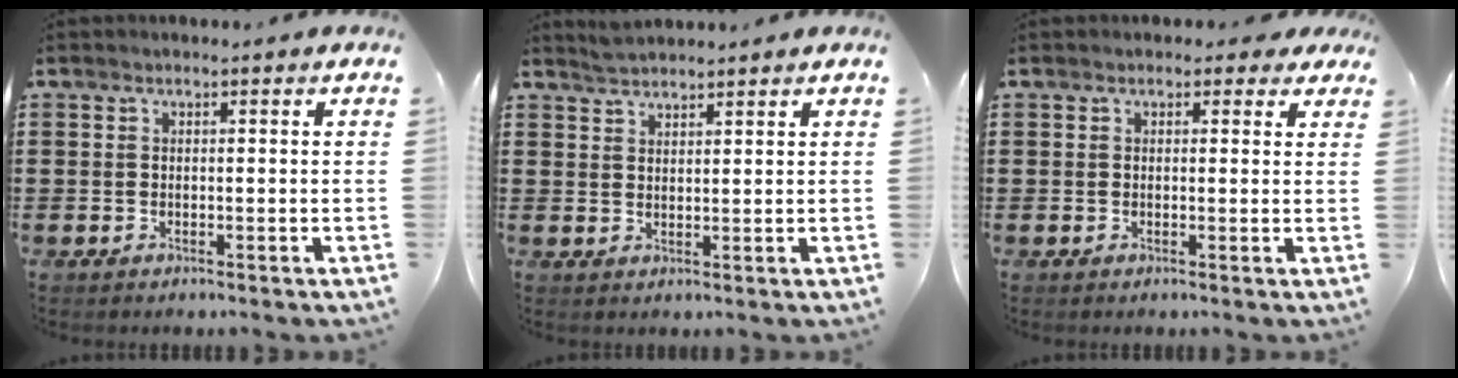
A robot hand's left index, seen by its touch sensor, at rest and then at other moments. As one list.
[{"total": 2.1, "force": [2.1, 0.1, 0.2], "torque": [-0.010, 0.004, 0.041]}, {"total": 1.5, "force": [0.9, 1.0, 0.6], "torque": [-0.009, 0.007, 0.012]}]